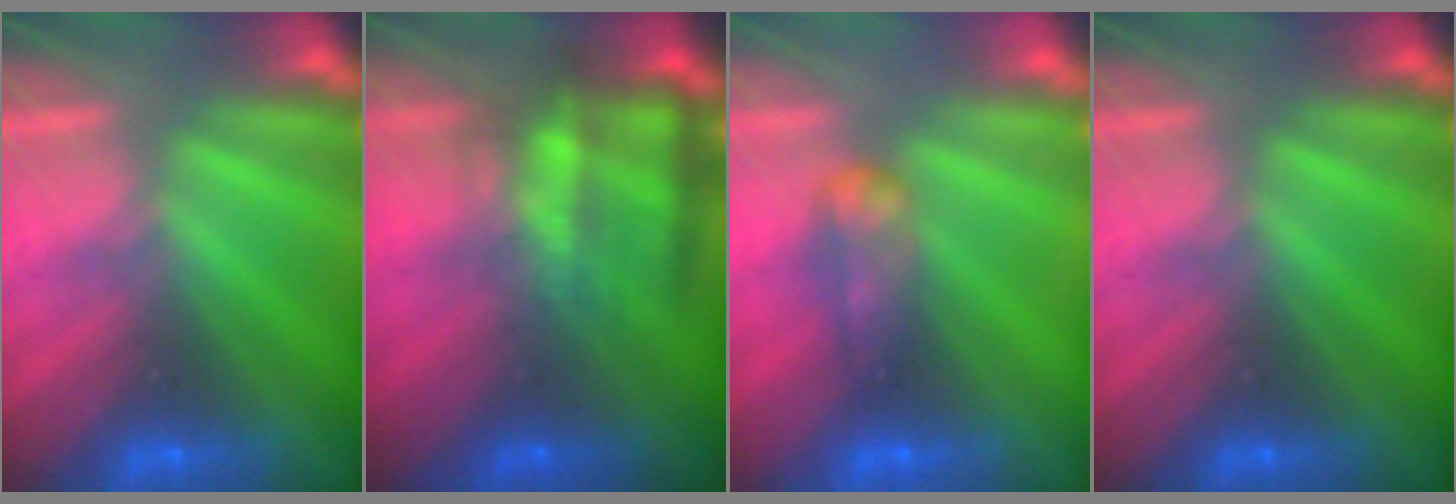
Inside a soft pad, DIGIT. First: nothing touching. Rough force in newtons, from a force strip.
{"total": 7.2}
{"total": 4.4}
{"total": 0.0}